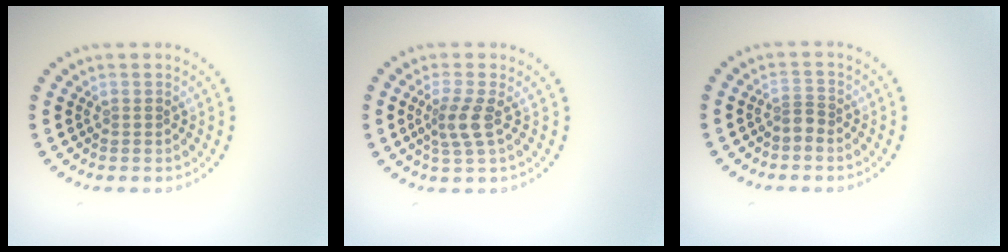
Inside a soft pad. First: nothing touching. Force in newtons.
{"total": 2.5, "press": 1.9, "slide": 1.5}
{"total": 0.9, "press": 0.5, "slide": 0.7}